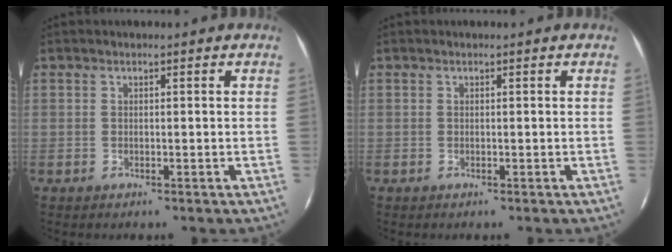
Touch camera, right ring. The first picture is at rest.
{"total": 0.0}